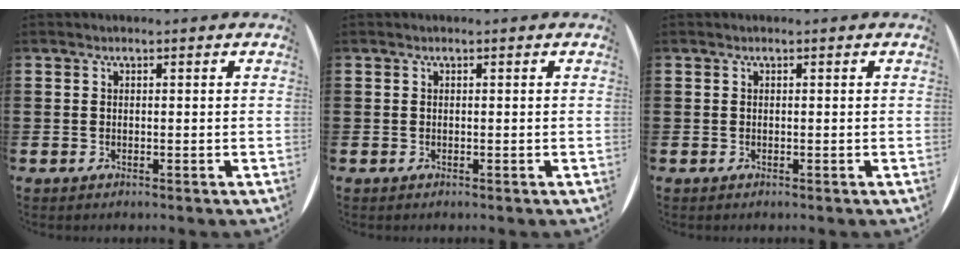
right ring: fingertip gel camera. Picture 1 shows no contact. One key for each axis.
{"total": 0.0}
{"total": 0.0}